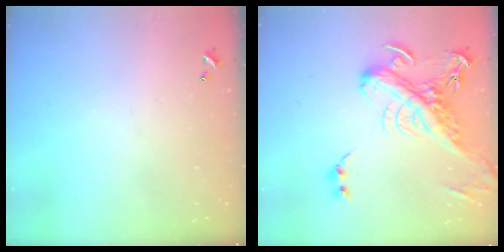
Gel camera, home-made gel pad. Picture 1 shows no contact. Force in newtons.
{"total": 9.2, "press": 9.0, "slide": 2.0}